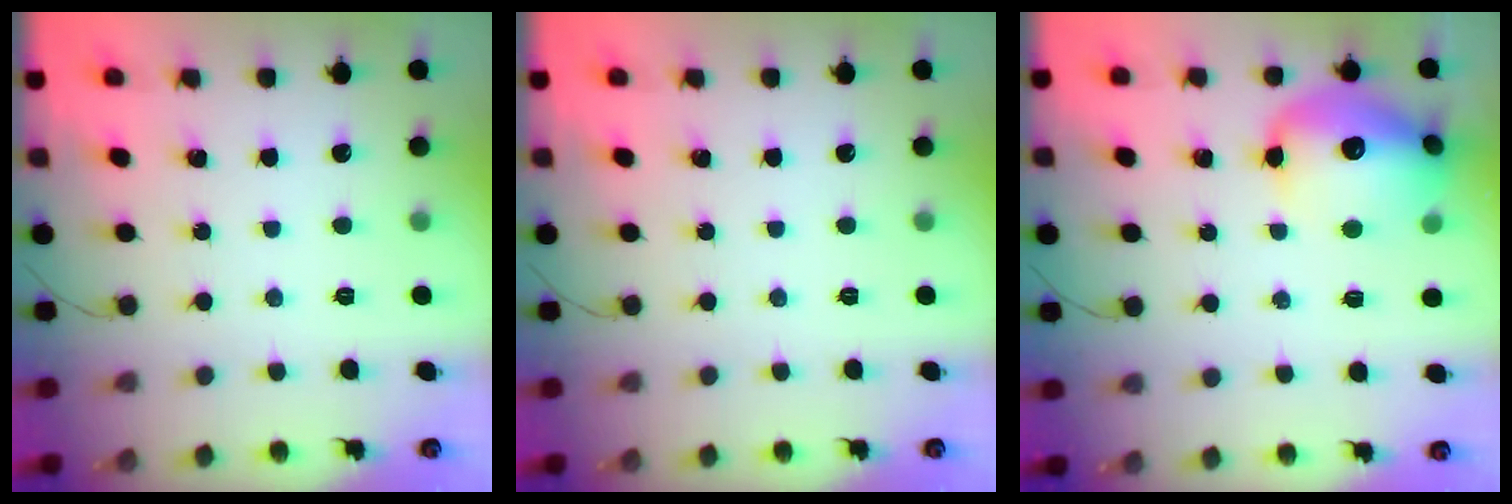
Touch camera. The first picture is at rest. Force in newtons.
{"total": 0.0}
{"total": 16.7, "press": 16.5, "slide": 2.7}